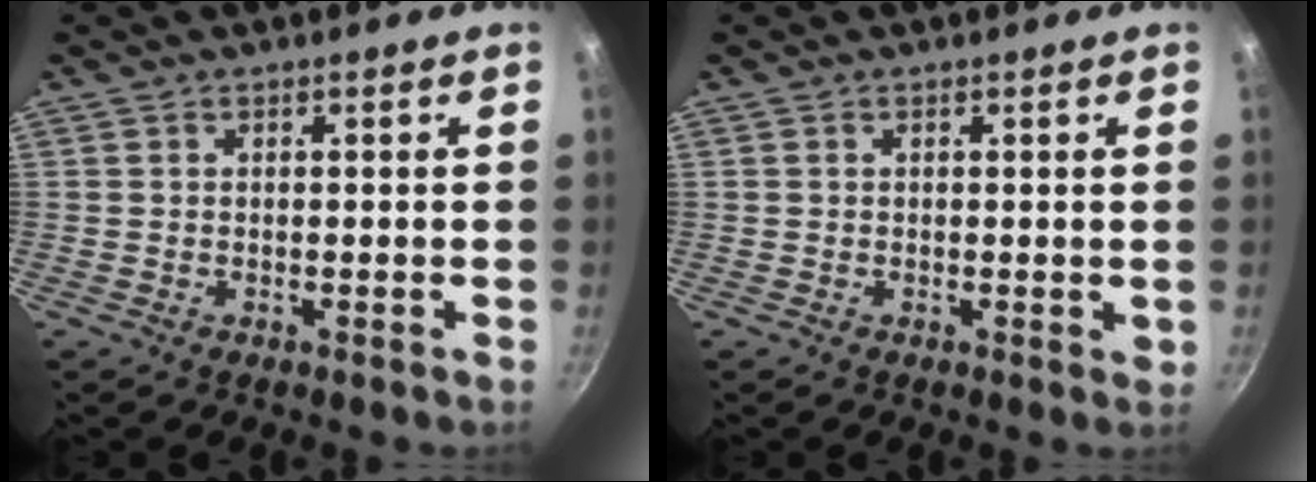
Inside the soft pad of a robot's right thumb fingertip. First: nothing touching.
{"total": 1.3, "force": [0.4, 0.8, 0.9], "torque": [-0.006, 0.002, 0.006]}